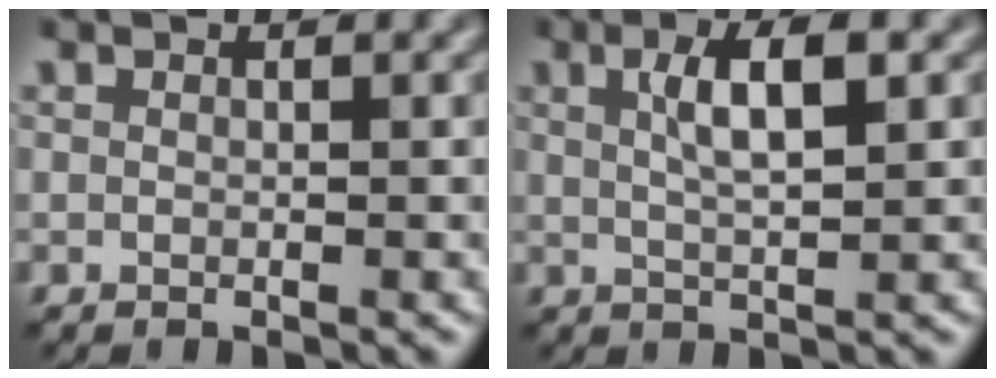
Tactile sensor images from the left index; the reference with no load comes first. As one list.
[{"total": 3.7, "force": [0.7, 0.7, 3.6], "torque": [-0.058, 0.009, 0.016]}]